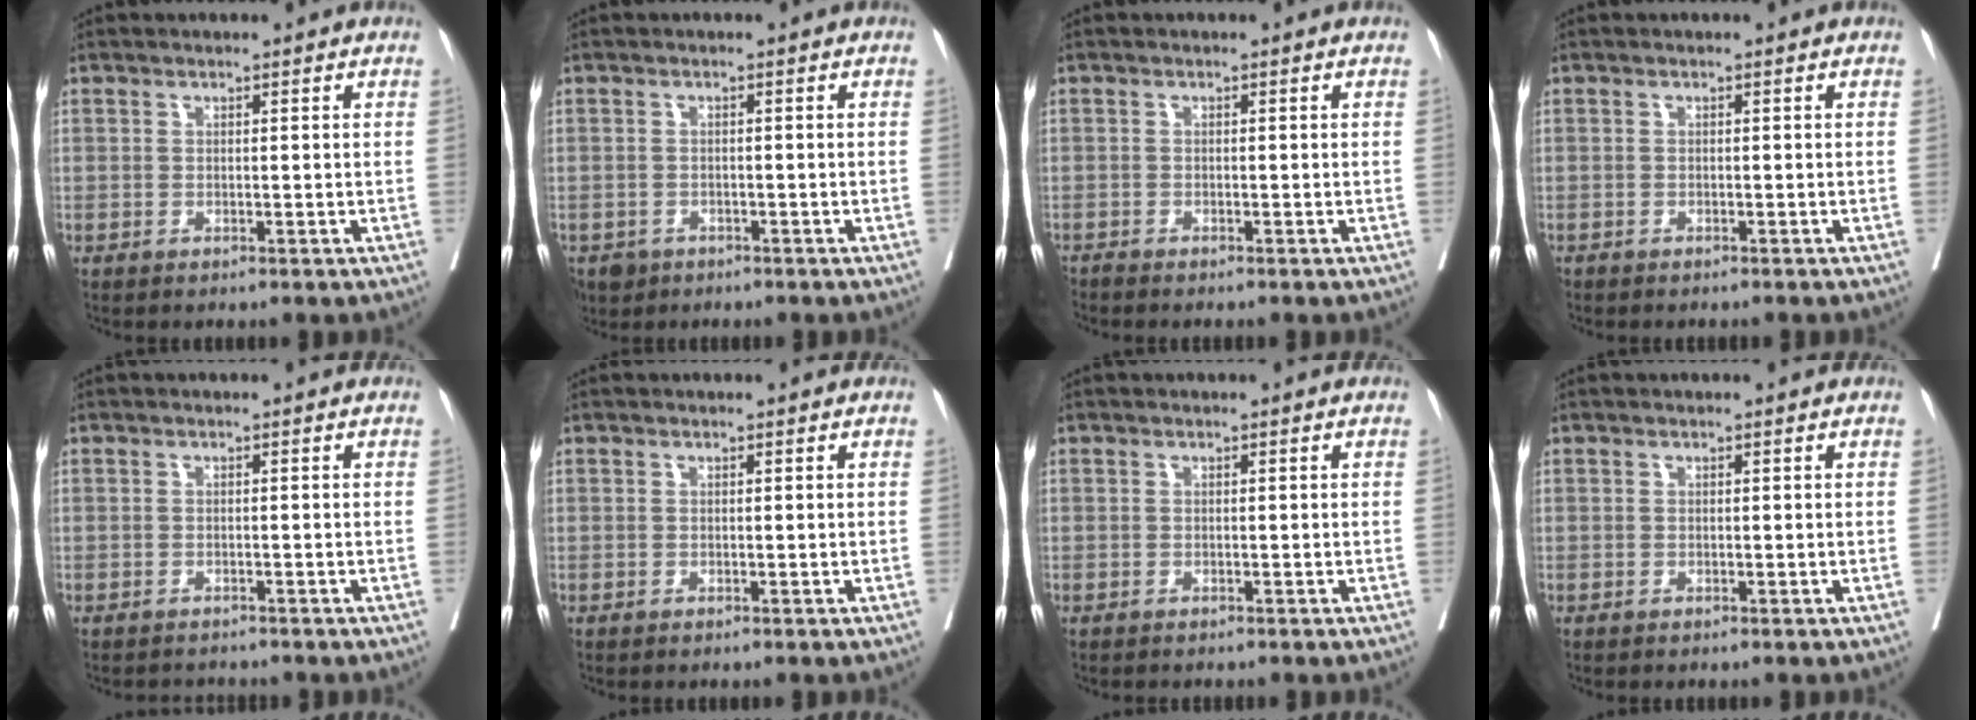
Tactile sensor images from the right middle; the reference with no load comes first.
{"total": 3.4, "force": [-2.2, 2.5, 0.5], "torque": [-0.006, 0.003, -0.035]}
{"total": 1.0, "force": [-0.9, -0.2, 0.0], "torque": [0.000, -0.002, -0.020]}
{"total": 1.5, "force": [-1.4, 0.5, 0.4], "torque": [-0.009, -0.002, -0.020]}
{"total": 1.8, "force": [-1.7, 0.4, -0.1], "torque": [0.000, -0.005, -0.027]}
{"total": 0.0}
{"total": 0.5, "force": [-0.5, 0.1, 0.1], "torque": [-0.005, -0.001, -0.011]}
{"total": 0.0}